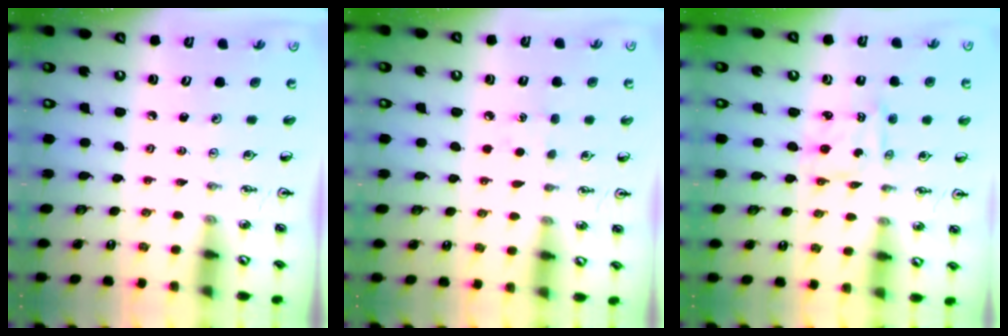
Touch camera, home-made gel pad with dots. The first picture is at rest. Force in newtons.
{"total": 4.6, "press": 4.5, "slide": 0.5}
{"total": 1.7, "press": 1.7, "slide": 0.0}